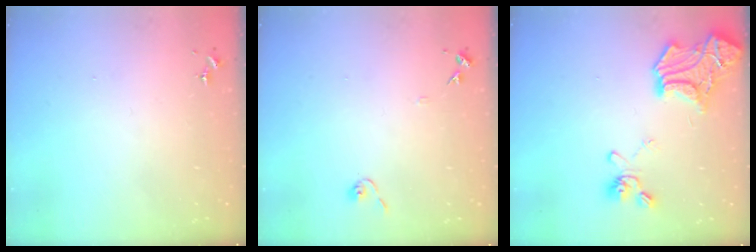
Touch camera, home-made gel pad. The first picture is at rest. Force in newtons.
{"total": 6.8, "press": 6.8, "slide": 0.6}
{"total": 19.7, "press": 19.6, "slide": 1.9}